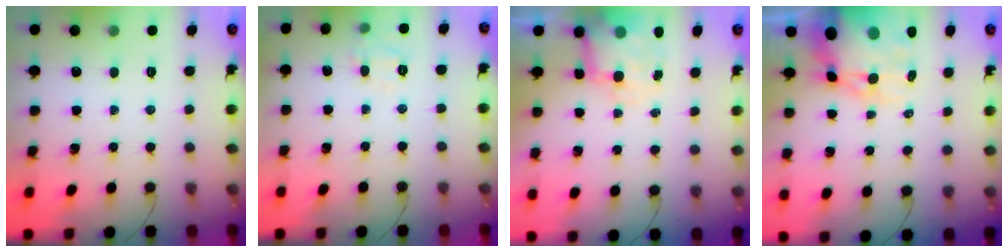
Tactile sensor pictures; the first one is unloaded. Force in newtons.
{"total": 7.6, "press": 7.5, "slide": 1.0}
{"total": 7.7, "press": 7.6, "slide": 0.8}
{"total": 12.9, "press": 12.5, "slide": 3.2}